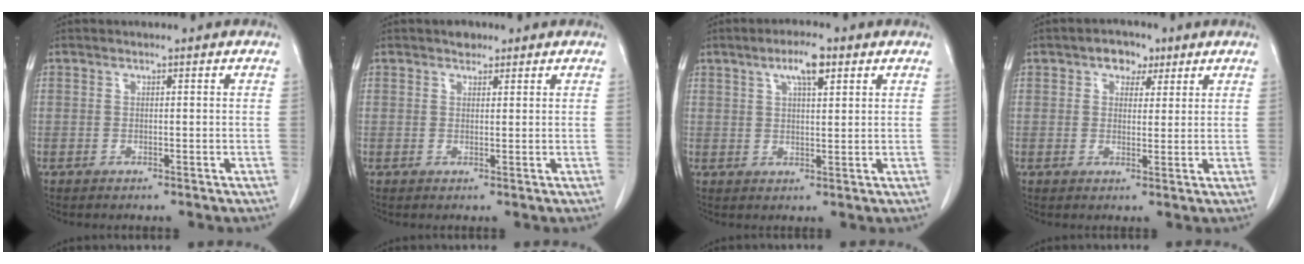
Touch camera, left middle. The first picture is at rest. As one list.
[{"total": 1.8, "force": [1.4, 1.0, 0.5], "torque": [-0.011, 0.003, 0.020]}, {"total": 5.2, "force": [2.9, 1.0, 4.2], "torque": [-0.078, 0.005, 0.049]}, {"total": 3.9, "force": [2.2, 2.5, 1.9], "torque": [-0.026, 0.012, 0.034]}]